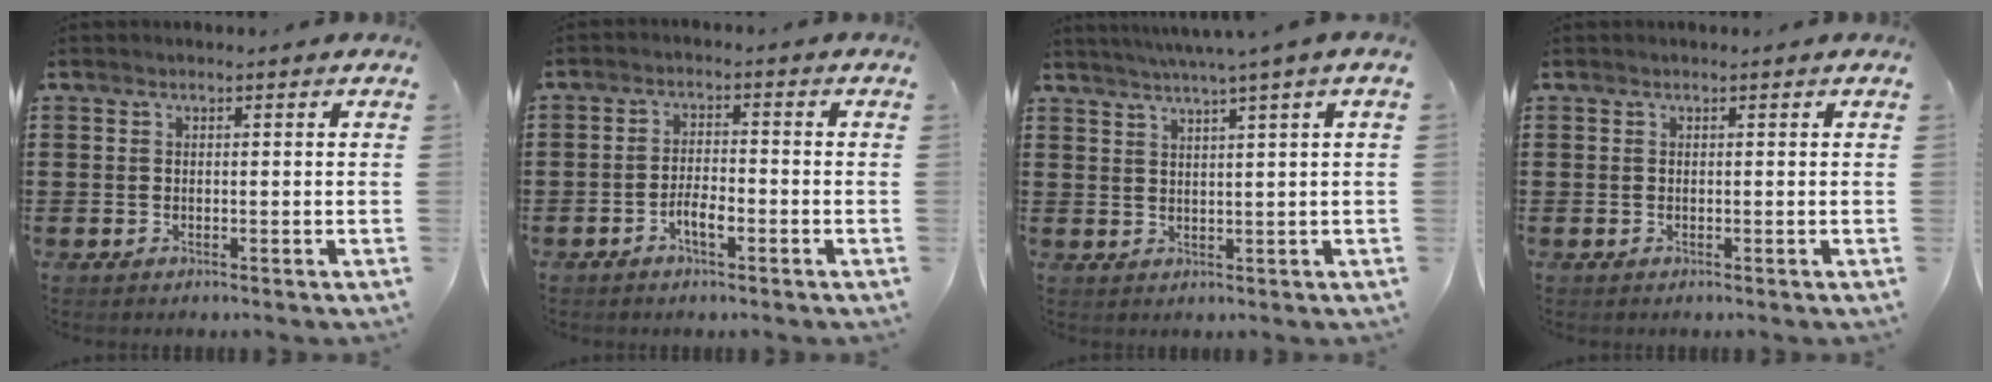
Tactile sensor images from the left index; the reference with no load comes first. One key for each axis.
{"total": 3.5, "fx": -1.8, "fy": 1.1, "fz": 2.8, "tx": -0.055, "ty": 0.004, "tz": -0.035}
{"total": 2.9, "fx": 1.9, "fy": -1.0, "fz": 1.9, "tx": -0.039, "ty": -0.008, "tz": 0.028}
{"total": 0.0}